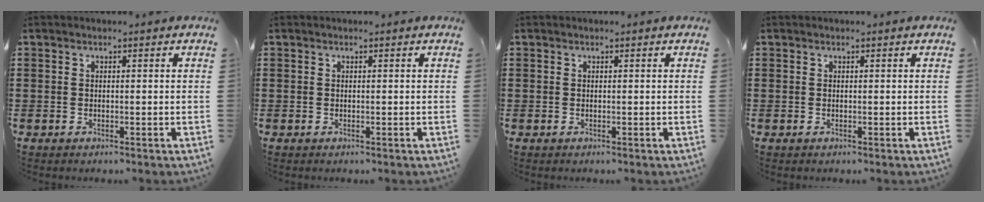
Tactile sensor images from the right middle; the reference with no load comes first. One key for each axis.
{"total": 0.0}
{"total": 0.0}
{"total": 0.0}